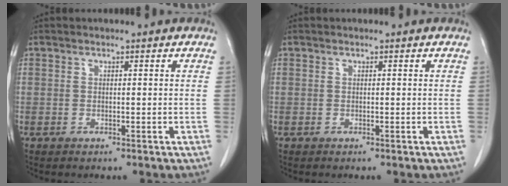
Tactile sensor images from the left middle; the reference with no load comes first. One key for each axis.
{"total": 0.0}